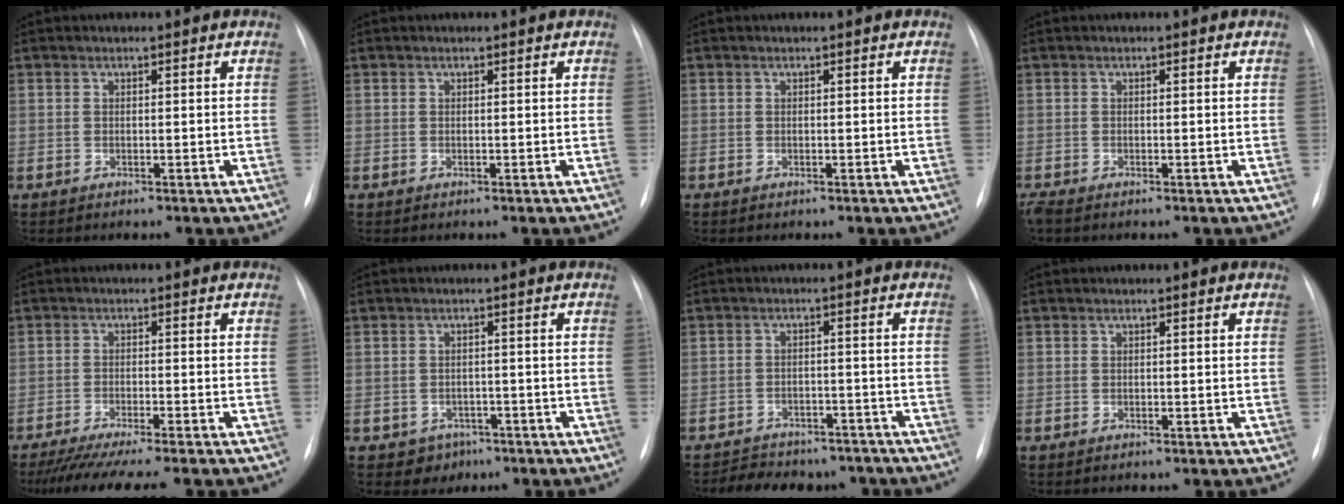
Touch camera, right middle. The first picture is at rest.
{"total": 0.0}
{"total": 0.0}
{"total": 1.2, "force": [-1.0, 0.3, 0.6], "torque": [-0.018, -0.005, -0.018]}
{"total": 12.7, "force": [-11.0, -0.1, 6.3], "torque": [-0.079, -0.033, -0.163]}
{"total": 3.1, "force": [-1.7, 2.6, 0.3], "torque": [-0.002, 0.011, -0.015]}
{"total": 11.5, "force": [-10.1, 4.9, 2.5], "torque": [-0.039, 0.014, -0.122]}
{"total": 0.0}